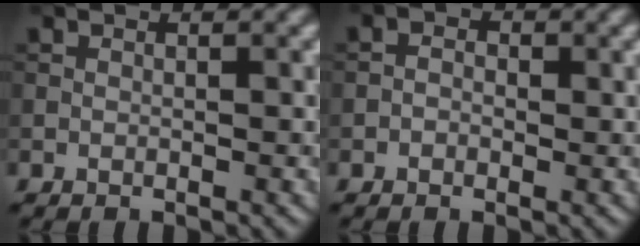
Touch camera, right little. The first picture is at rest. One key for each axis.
{"total": 1.1, "fx": -0.4, "fy": 0.9, "fz": 0.6, "tx": -0.008, "ty": 0.000, "tz": -0.013}